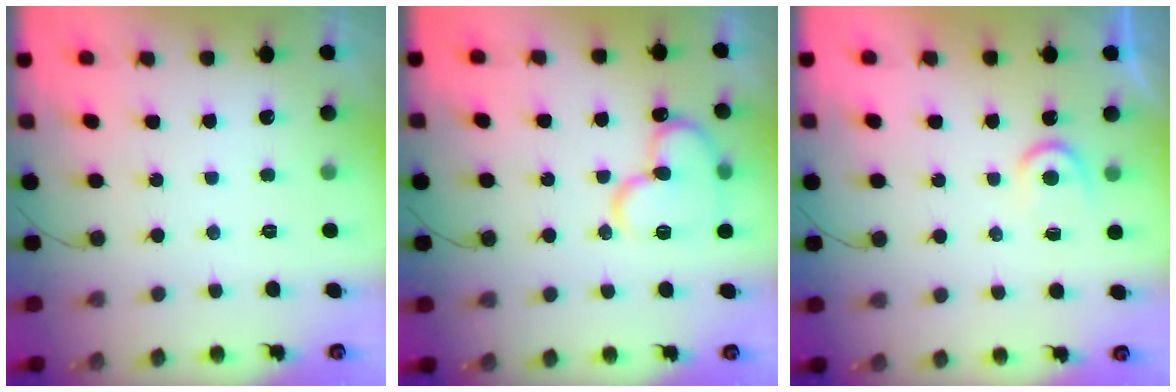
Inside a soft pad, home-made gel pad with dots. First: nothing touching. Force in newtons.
{"total": 13.9, "press": 13.8, "slide": 2.0}
{"total": 3.6, "press": 3.6, "slide": 0.4}